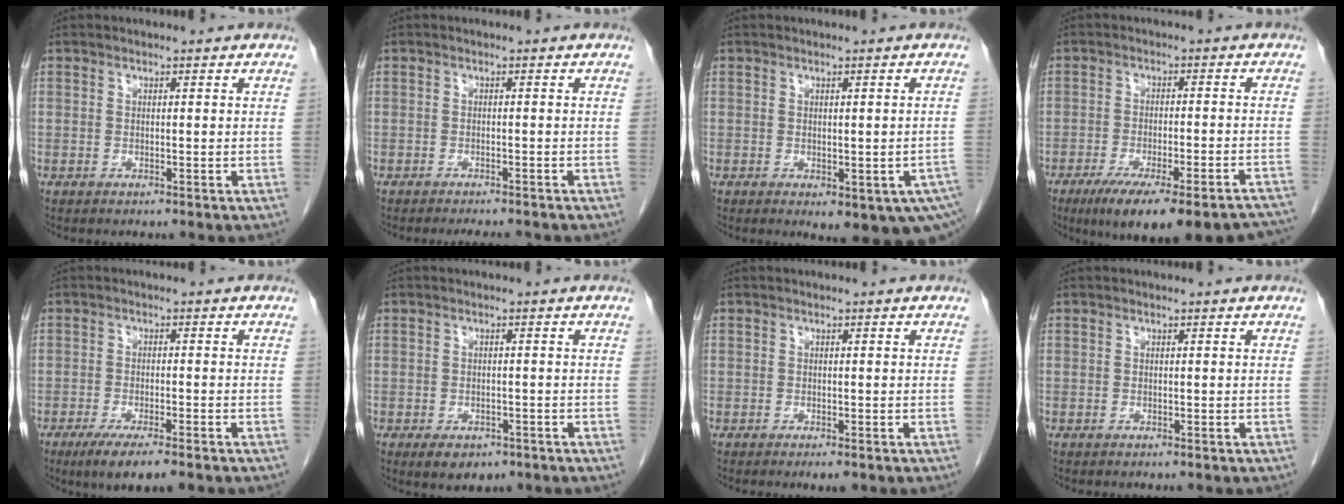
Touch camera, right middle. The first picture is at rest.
{"total": 4.9, "force": [-4.4, 0.9, 2.0], "torque": [-0.019, -0.006, -0.056]}
{"total": 10.7, "force": [-5.4, 4.3, 8.1], "torque": [-0.086, -0.008, -0.059]}
{"total": 21.2, "force": [-17.5, 3.7, 11.3], "torque": [-0.115, -0.009, -0.231]}
{"total": 7.1, "force": [-4.9, 0.9, 5.1], "torque": [-0.081, -0.017, -0.074]}
{"total": 4.6, "force": [-2.9, 2.7, 2.4], "torque": [-0.033, -0.004, -0.034]}
{"total": 1.6, "force": [-1.0, 0.5, 1.1], "torque": [-0.012, -0.003, -0.010]}
{"total": 0.0}